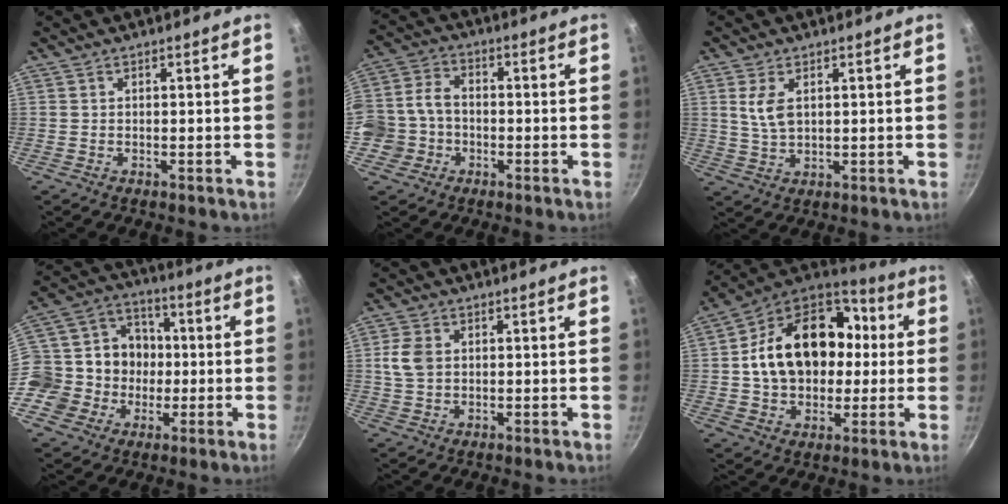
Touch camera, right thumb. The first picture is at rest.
{"total": 10.2, "force": [-2.7, 8.5, 4.9], "torque": [-0.079, 0.033, -0.061]}
{"total": 5.4, "force": [1.6, 3.0, 4.1], "torque": [-0.076, -0.009, 0.035]}
{"total": 16.0, "force": [-1.8, 14.5, 6.5], "torque": [-0.086, 0.034, -0.036]}
{"total": 5.3, "force": [0.8, 4.0, 3.4], "torque": [-0.062, 0.003, 0.014]}
{"total": 23.7, "force": [2.0, 17.5, 15.8], "torque": [-0.248, 0.045, 0.031]}